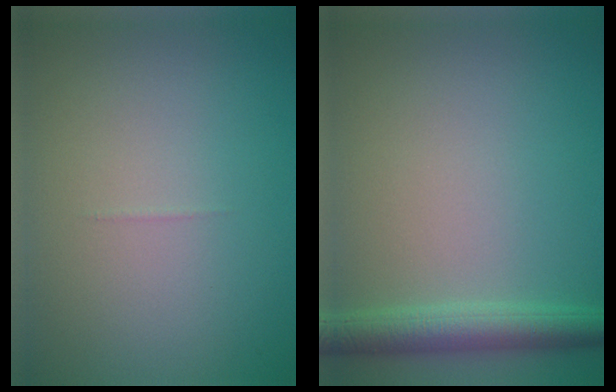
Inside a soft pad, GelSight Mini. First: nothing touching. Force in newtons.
{"total": 3.5, "press": 3.5, "slide": 0.1}